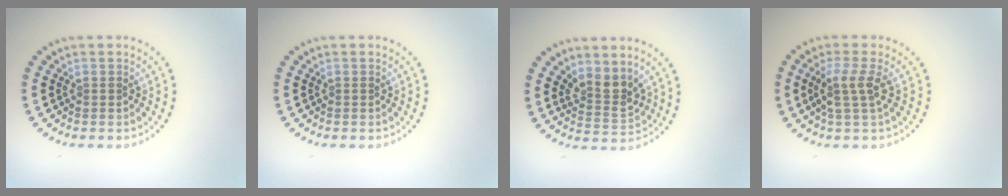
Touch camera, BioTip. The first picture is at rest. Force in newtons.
{"total": 0.0}
{"total": 2.7, "press": 2.2, "slide": 1.7}
{"total": 2.6, "press": 2.0, "slide": 1.6}